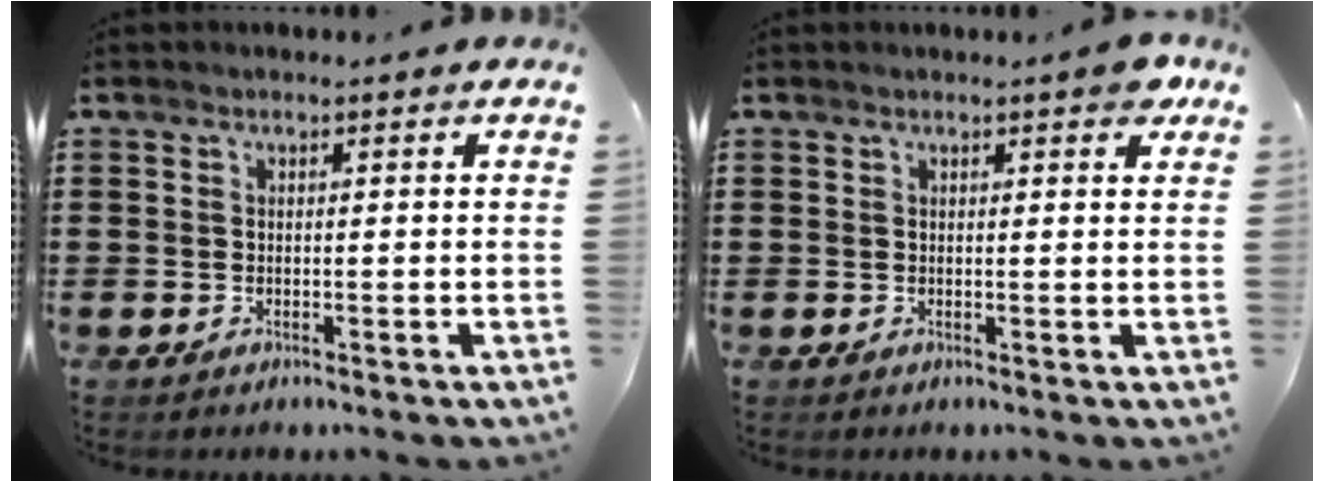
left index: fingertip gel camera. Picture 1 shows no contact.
{"total": 2.1, "force": [1.5, 0.3, 1.5], "torque": [-0.017, -0.003, 0.022]}